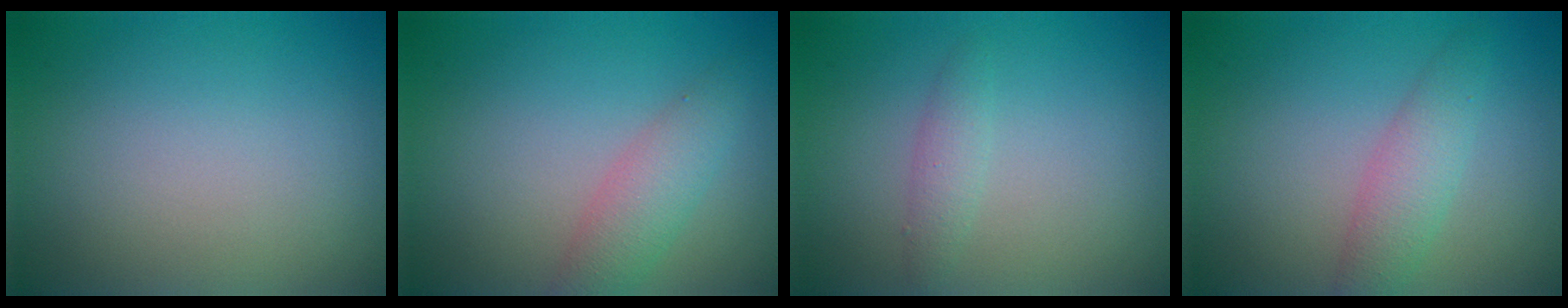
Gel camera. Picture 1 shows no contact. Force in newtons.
{"total": 3.0, "press": 3.0, "slide": 0.1}
{"total": 1.4, "press": 1.4, "slide": 0.0}
{"total": 2.9, "press": 2.9, "slide": 0.0}